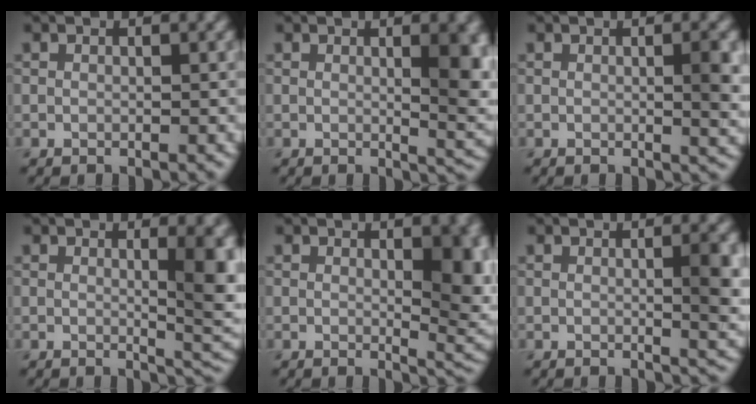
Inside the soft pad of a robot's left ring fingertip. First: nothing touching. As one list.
[{"total": 5.5, "force": [0.9, 1.7, 5.2], "torque": [-0.047, 0.000, 0.015]}, {"total": 3.0, "force": [0.2, 0.7, 2.9], "torque": [-0.035, -0.001, 0.000]}, {"total": 6.1, "force": [0.9, 1.8, 5.7], "torque": [-0.055, -0.005, 0.017]}, {"total": 6.6, "force": [1.0, 2.3, 6.1], "torque": [-0.066, -0.006, 0.022]}, {"total": 4.0, "force": [0.2, 0.9, 3.8], "torque": [-0.045, -0.001, 0.002]}]